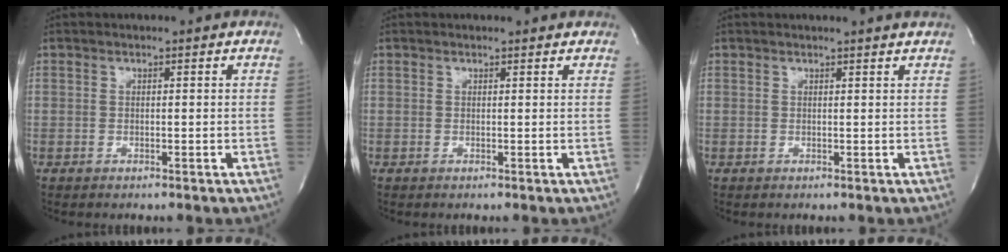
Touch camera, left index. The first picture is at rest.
{"total": 3.0, "force": [2.9, 0.8, 0.6], "torque": [-0.011, 0.008, 0.022]}
{"total": 3.3, "force": [3.2, -0.5, 0.9], "torque": [-0.014, 0.002, 0.028]}